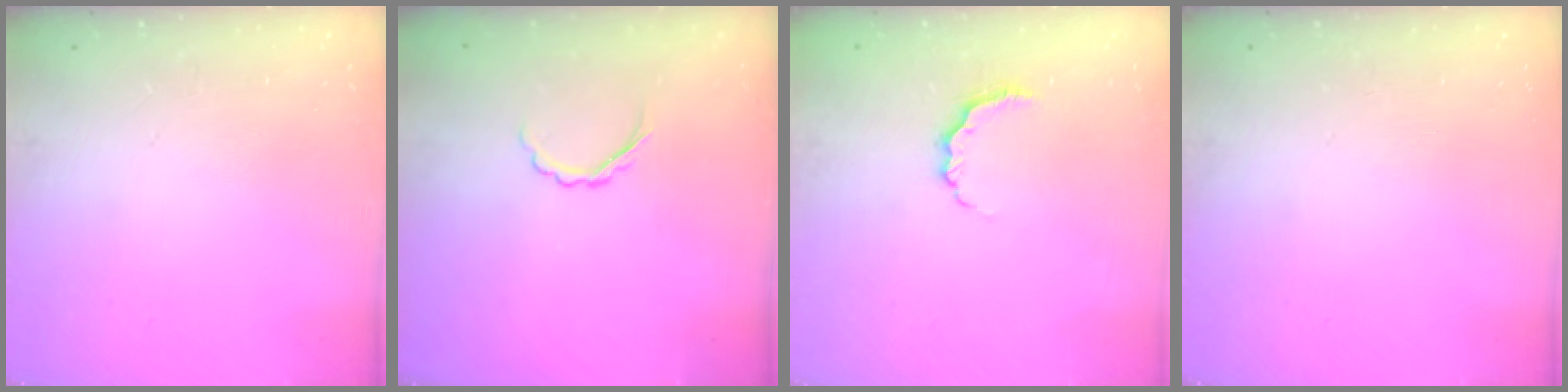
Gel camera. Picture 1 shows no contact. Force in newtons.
{"total": 2.7, "press": 2.6, "slide": 0.8}
{"total": 4.2, "press": 4.1, "slide": 0.9}
{"total": 0.0}